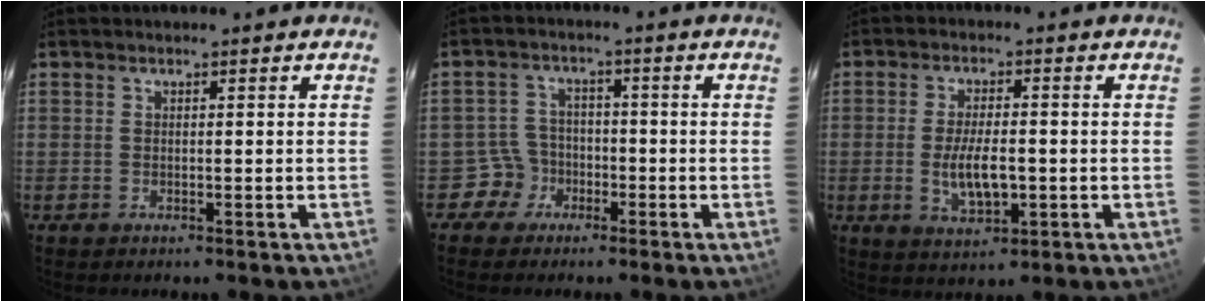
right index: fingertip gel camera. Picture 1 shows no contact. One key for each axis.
{"total": 4.4, "fx": -2.4, "fy": 3.7, "fz": -0.6, "tx": 0.011, "ty": 0.024, "tz": -0.044}
{"total": 7.4, "fx": -1.3, "fy": 3.0, "fz": 6.6, "tx": -0.130, "ty": -0.009, "tz": -0.018}